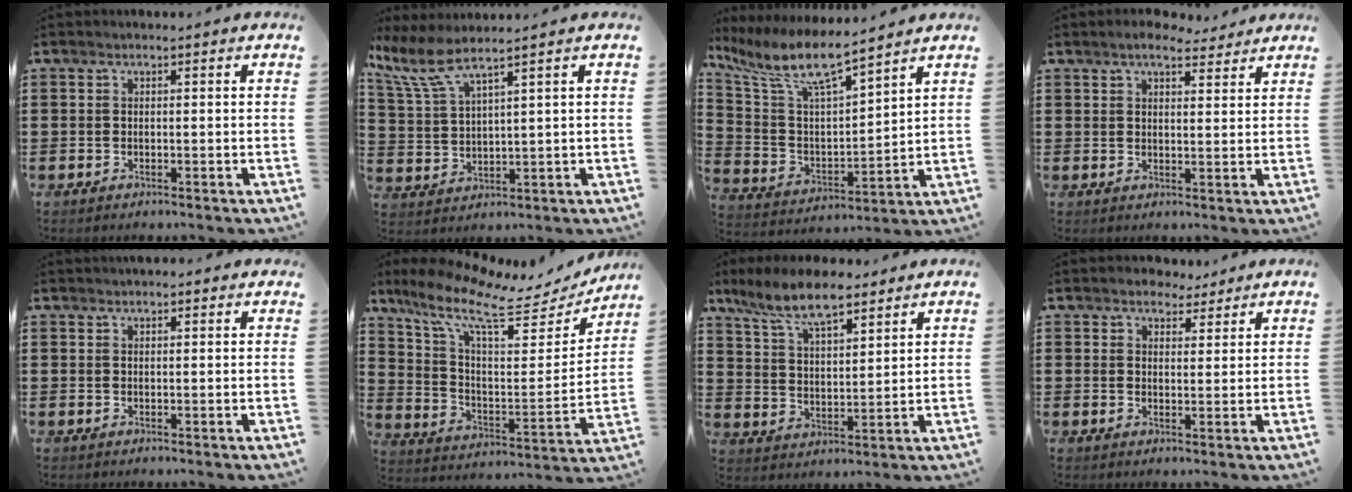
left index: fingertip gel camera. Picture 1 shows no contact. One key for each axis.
{"total": 6.0, "fx": 4.3, "fy": 0.8, "fz": 4.1, "tx": -0.113, "ty": -0.023, "tz": 0.070}
{"total": 9.4, "fx": 7.3, "fy": 1.3, "fz": 5.9, "tx": -0.141, "ty": -0.038, "tz": 0.121}
{"total": 4.7, "fx": 4.0, "fy": 1.2, "fz": 2.1, "tx": -0.040, "ty": -0.006, "tz": 0.073}
{"total": 1.7, "fx": 1.6, "fy": 0.4, "fz": 0.4, "tx": -0.011, "ty": 0.003, "tz": 0.030}
{"total": 11.0, "fx": 8.1, "fy": 2.8, "fz": 6.9, "tx": -0.158, "ty": -0.050, "tz": 0.135}
{"total": 8.9, "fx": 7.2, "fy": 2.3, "fz": 4.7, "tx": -0.114, "ty": -0.015, "tz": 0.131}
{"total": 3.5, "fx": 3.2, "fy": 1.5, "fz": 0.3, "tx": -0.015, "ty": 0.001, "tz": 0.061}